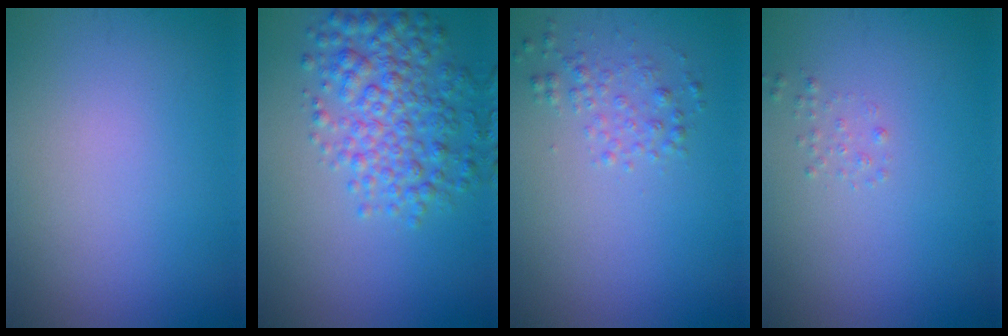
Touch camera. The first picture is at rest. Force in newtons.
{"total": 5.5, "press": 5.5, "slide": 0.2}
{"total": 1.7, "press": 1.7, "slide": 0.1}
{"total": 0.6, "press": 0.6, "slide": 0.1}